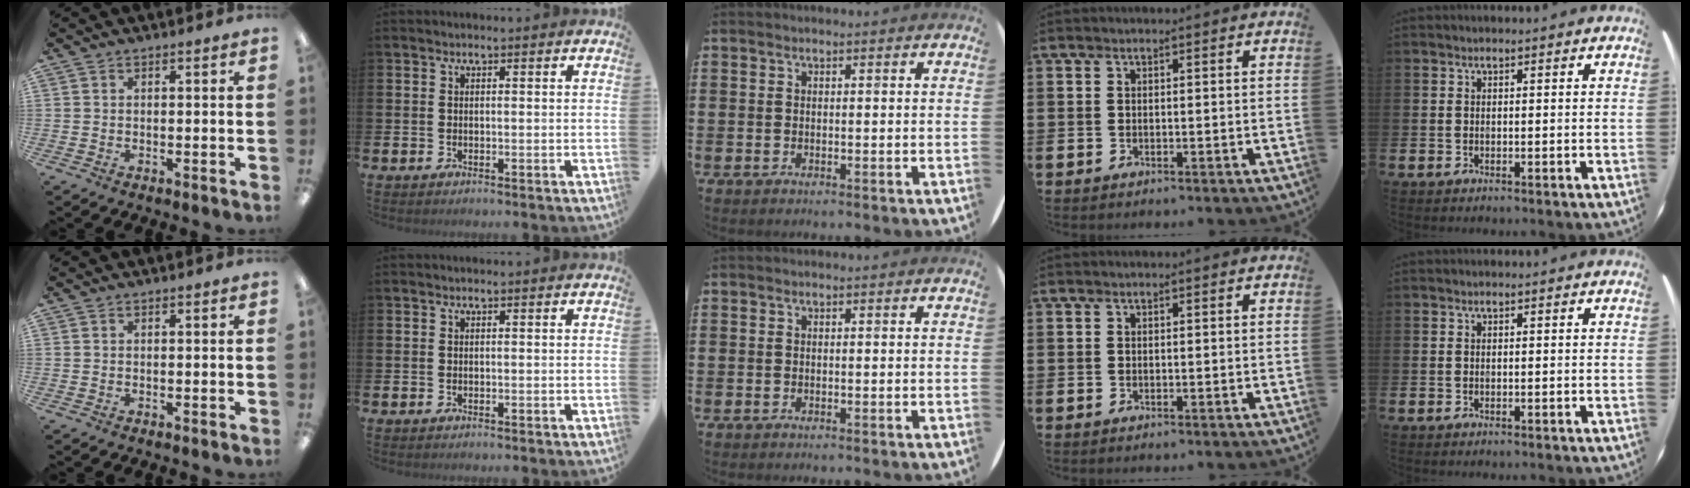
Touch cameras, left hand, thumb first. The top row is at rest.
{}